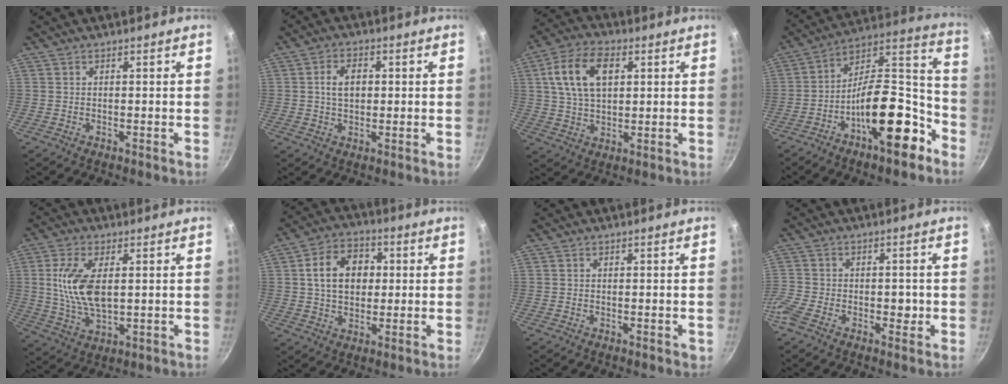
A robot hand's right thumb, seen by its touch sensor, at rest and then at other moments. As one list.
[{"total": 5.4, "force": [0.6, 3.6, 4.0], "torque": [-0.053, 0.007, 0.008]}, {"total": 12.4, "force": [3.5, 7.5, 9.3], "torque": [-0.159, 0.007, 0.058]}, {"total": 21.0, "force": [-10.0, 9.0, 16.1], "torque": [-0.199, 0.091, -0.166]}, {"total": 11.7, "force": [1.8, 5.8, 10.0], "torque": [-0.192, -0.007, 0.038]}, {"total": 11.7, "force": [1.6, 8.7, 7.6], "torque": [-0.099, 0.015, 0.019]}, {"total": 0.6, "force": [-0.1, 0.4, 0.4], "torque": [-0.002, 0.001, -0.002]}, {"total": 8.4, "force": [-2.9, 6.0, 5.0], "torque": [-0.095, 0.024, -0.068]}]